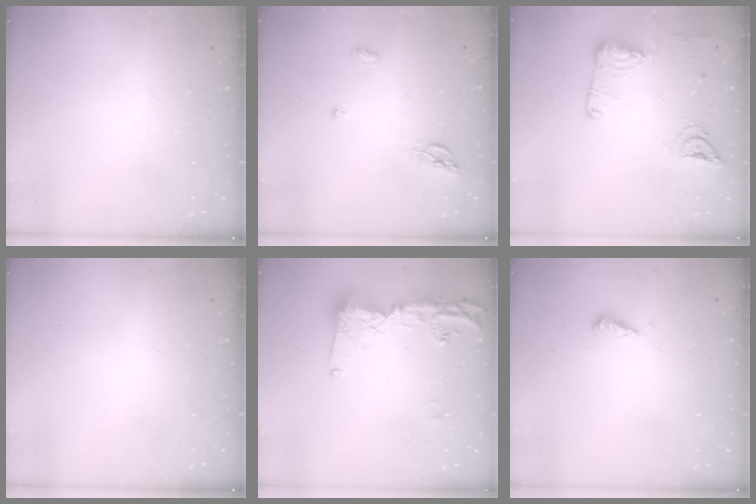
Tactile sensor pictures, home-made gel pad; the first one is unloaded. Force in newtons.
{"total": 6.5, "press": 6.5, "slide": 0.1}
{"total": 12.8, "press": 12.7, "slide": 1.6}
{"total": 0.0}
{"total": 14.0, "press": 13.9, "slide": 1.3}
{"total": 2.8, "press": 2.8, "slide": 0.7}